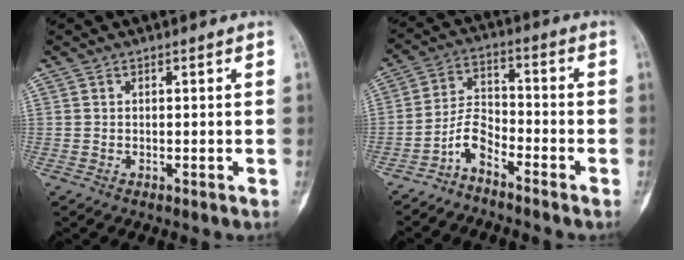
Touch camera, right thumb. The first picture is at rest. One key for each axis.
{"total": 5.8, "fx": -4.4, "fy": 2.2, "fz": 3.1, "tx": -0.063, "ty": 0.049, "tz": -0.095}